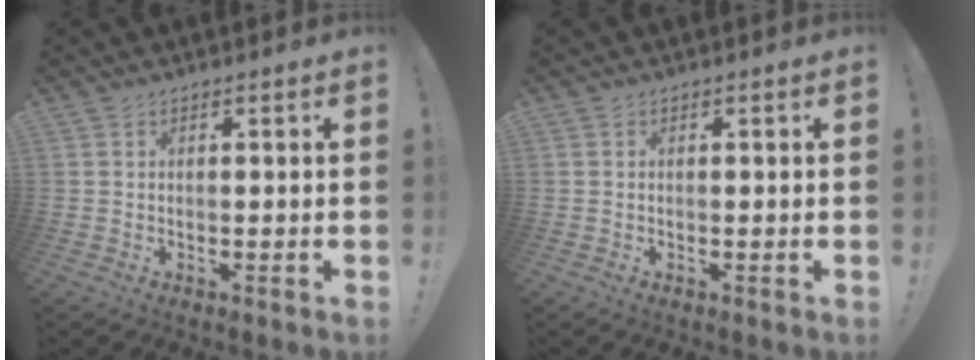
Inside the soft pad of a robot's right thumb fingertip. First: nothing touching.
{"total": 0.0}